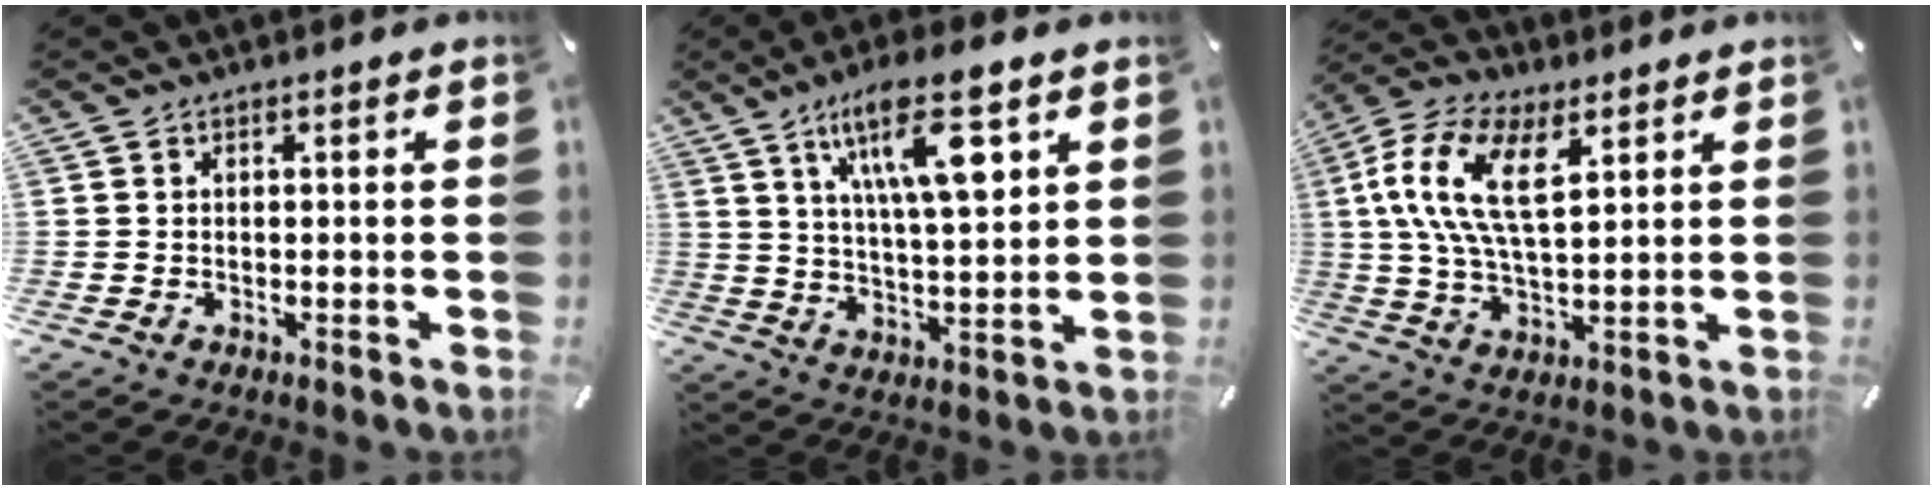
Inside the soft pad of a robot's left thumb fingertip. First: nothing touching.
{"total": 15.4, "force": [8.0, 4.6, 12.3], "torque": [-0.210, -0.024, 0.131]}
{"total": 15.4, "force": [5.7, 7.5, 12.1], "torque": [-0.279, -0.001, 0.099]}